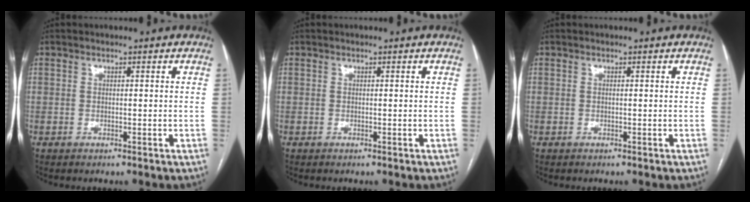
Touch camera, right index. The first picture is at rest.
{"total": 0.0}
{"total": 0.0}